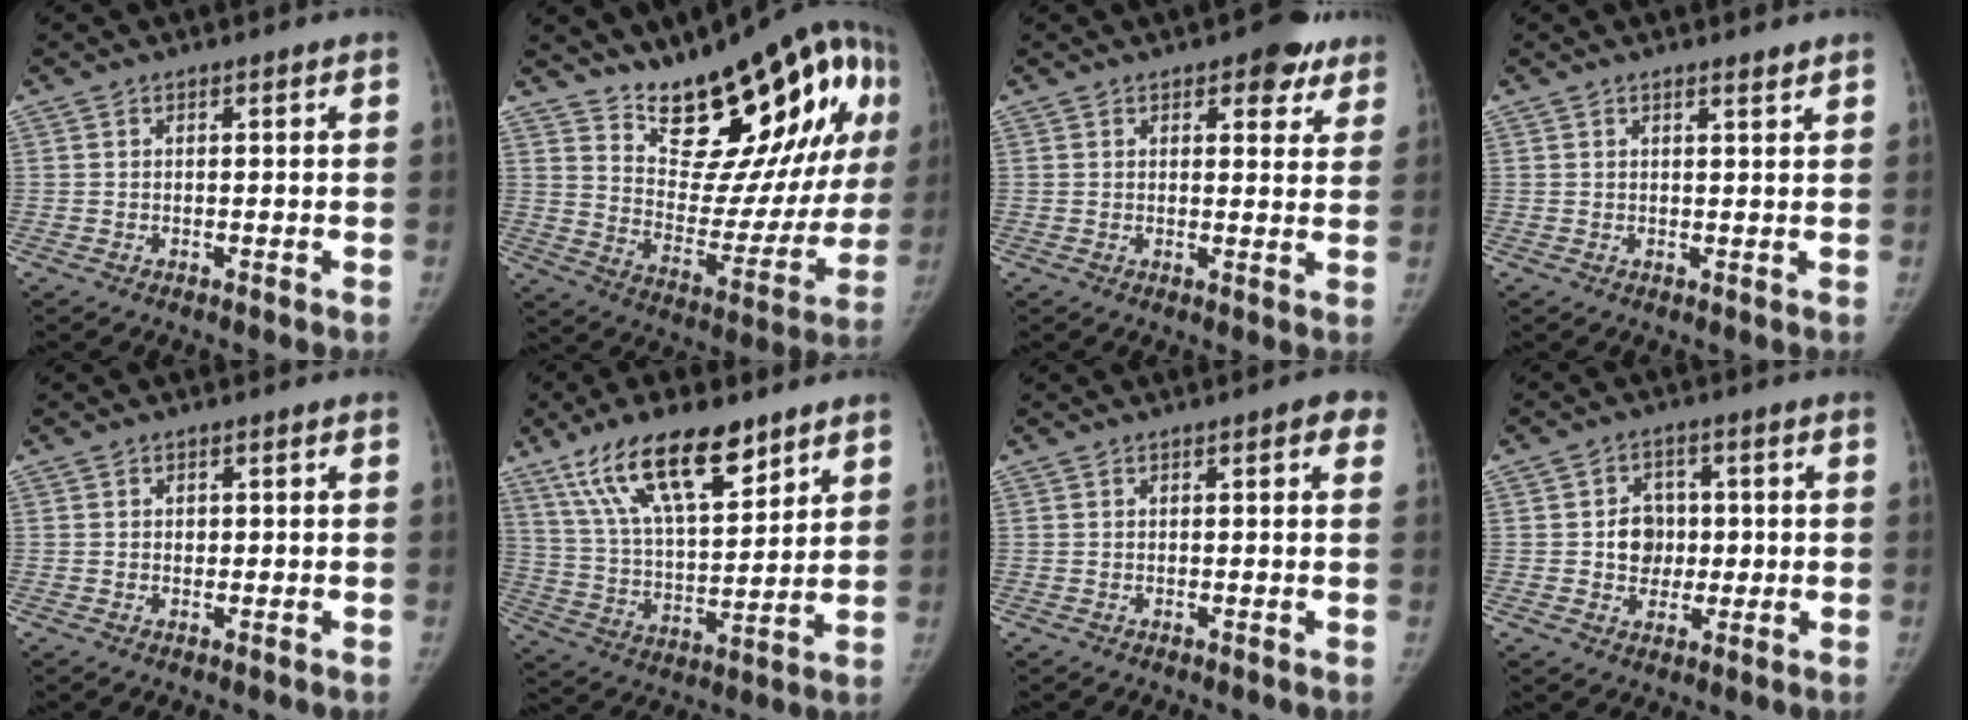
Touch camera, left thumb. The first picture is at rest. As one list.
[{"total": 26.1, "force": [13.4, 11.0, 19.6], "torque": [-0.229, -0.056, 0.212]}, {"total": 6.3, "force": [4.1, 3.3, 3.5], "torque": [-0.005, -0.016, 0.047]}, {"total": 1.3, "force": [1.2, 0.0, 0.6], "torque": [-0.007, -0.010, 0.019]}, {"total": 1.1, "force": [0.2, 1.0, 0.6], "torque": [-0.002, 0.002, 0.002]}, {"total": 18.9, "force": [11.9, 7.0, 12.9], "torque": [-0.200, -0.042, 0.224]}, {"total": 2.9, "force": [1.2, 1.0, 2.4], "torque": [-0.017, 0.003, 0.006]}, {"total": 6.6, "force": [0.2, 5.8, 3.2], "torque": [-0.011, 0.007, 0.002]}]